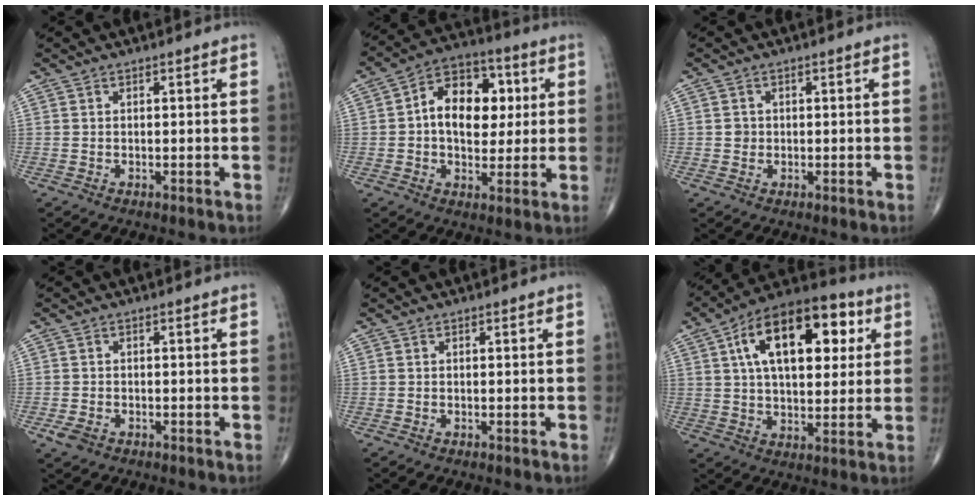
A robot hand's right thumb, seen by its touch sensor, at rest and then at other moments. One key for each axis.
{"total": 14.0, "fx": 1.9, "fy": 9.5, "fz": 10.2, "tx": -0.115, "ty": 0.015, "tz": 0.021}
{"total": 1.3, "fx": 0.0, "fy": 1.2, "fz": 0.4, "tx": -0.002, "ty": 0.003, "tz": 0.001}
{"total": 2.5, "fx": -1.2, "fy": 1.7, "fz": 1.4, "tx": -0.027, "ty": 0.004, "tz": -0.019}
{"total": 0.0}
{"total": 20.8, "fx": 6.5, "fy": 10.9, "fz": 16.5, "tx": -0.233, "ty": 0.009, "tz": 0.093}